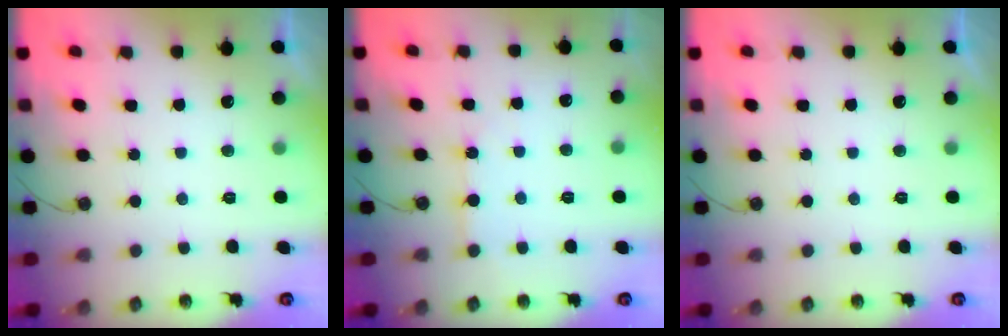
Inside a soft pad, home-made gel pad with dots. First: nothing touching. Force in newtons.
{"total": 3.9, "press": 3.8, "slide": 0.4}
{"total": 0.0}